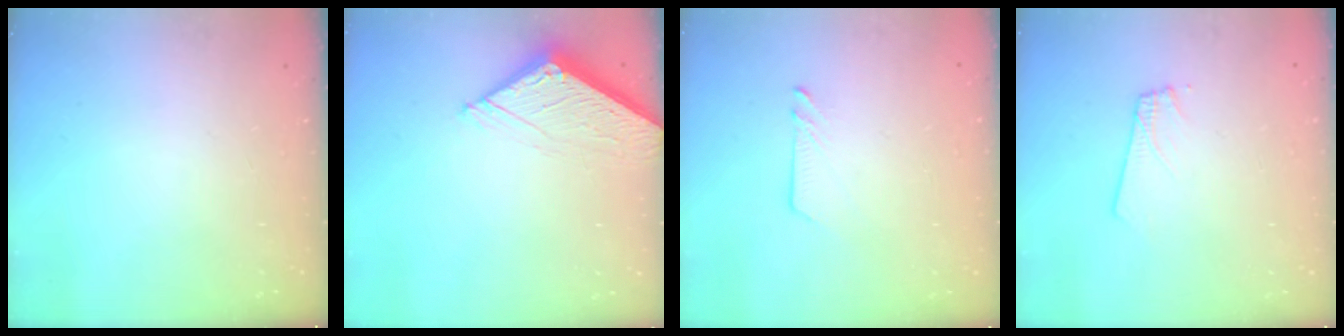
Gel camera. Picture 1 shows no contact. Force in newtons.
{"total": 5.7, "press": 5.7, "slide": 0.6}
{"total": 3.9, "press": 3.8, "slide": 0.5}
{"total": 2.4, "press": 2.4, "slide": 0.3}